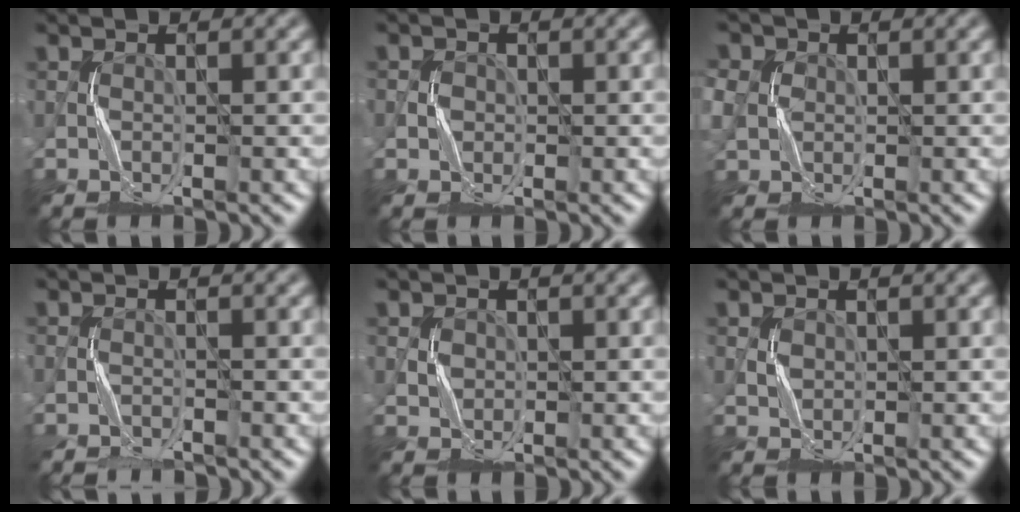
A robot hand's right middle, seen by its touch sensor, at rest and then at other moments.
{"total": 0.9, "force": [-0.2, 0.9, -0.3], "torque": [0.010, -0.003, -0.004]}
{"total": 2.9, "force": [0.2, 2.7, 1.1], "torque": [-0.042, 0.006, 0.001]}
{"total": 1.4, "force": [-1.4, 0.2, -0.1], "torque": [0.003, 0.000, -0.029]}
{"total": 1.0, "force": [0.4, 1.0, -0.1], "torque": [-0.002, -0.004, 0.013]}
{"total": 0.5, "force": [0.2, 0.5, -0.1], "torque": [0.000, -0.001, 0.007]}